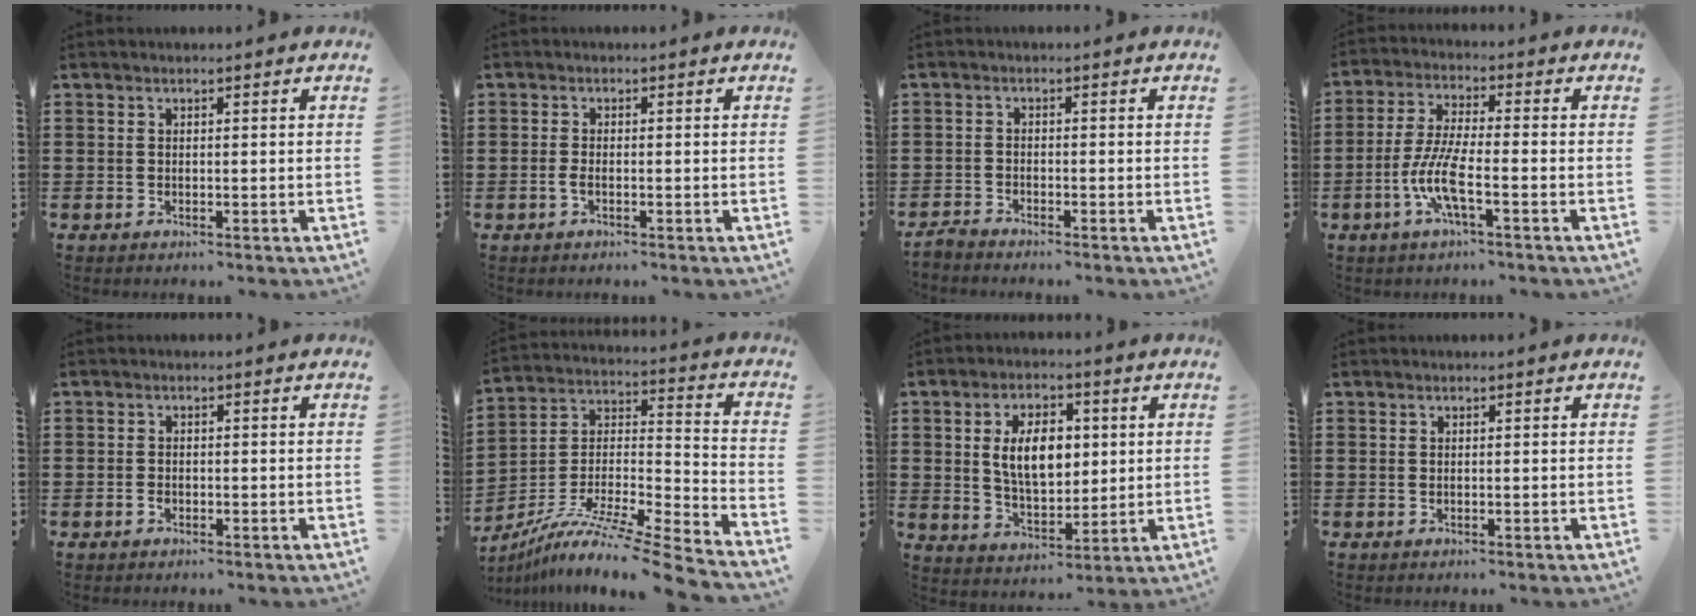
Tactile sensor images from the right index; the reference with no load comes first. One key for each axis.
{"total": 1.3, "fx": -0.5, "fy": 0.4, "fz": 1.1, "tx": -0.030, "ty": -0.005, "tz": -0.010}
{"total": 1.5, "fx": -1.5, "fy": 0.1, "fz": 0.1, "tx": -0.007, "ty": 0.003, "tz": -0.031}
{"total": 7.7, "fx": -3.1, "fy": 1.6, "fz": 6.9, "tx": -0.162, "ty": -0.015, "tz": -0.066}
{"total": 1.0, "fx": -0.6, "fy": 0.7, "fz": 0.5, "tx": -0.011, "ty": -0.002, "tz": -0.010}
{"total": 10.1, "fx": -8.3, "fy": 0.2, "fz": 5.7, "tx": -0.095, "ty": 0.003, "tz": -0.161}
{"total": 8.6, "fx": 1.6, "fy": 4.9, "fz": 6.8, "tx": -0.134, "ty": 0.007, "tz": 0.023}
{"total": 0.0}